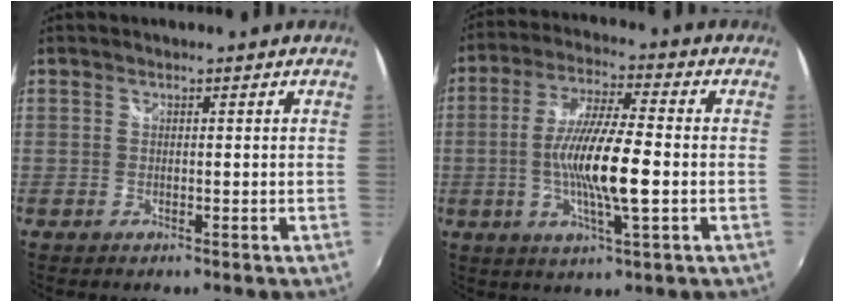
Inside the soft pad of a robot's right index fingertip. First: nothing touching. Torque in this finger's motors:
{"motor_torque": [1.13, -0.31, 0.61, 0.21]}